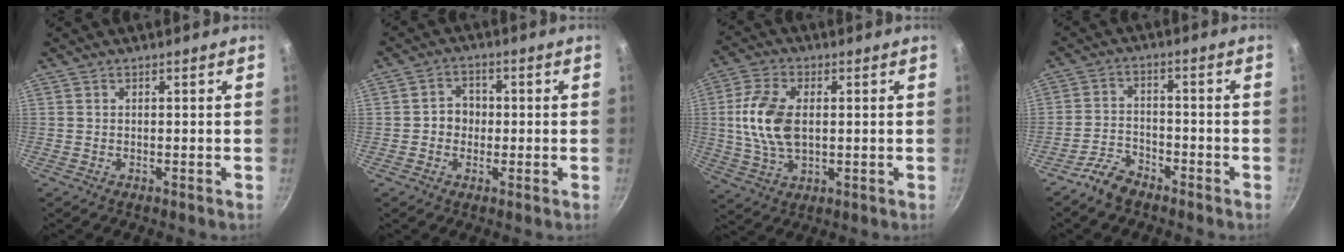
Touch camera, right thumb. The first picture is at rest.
{"total": 4.4, "force": [-0.4, 3.9, 2.0], "torque": [-0.002, 0.011, -0.012]}
{"total": 11.6, "force": [0.8, 6.8, 9.4], "torque": [-0.181, 0.007, 0.015]}
{"total": 5.4, "force": [-4.3, 2.4, 2.0], "torque": [-0.036, 0.041, -0.085]}